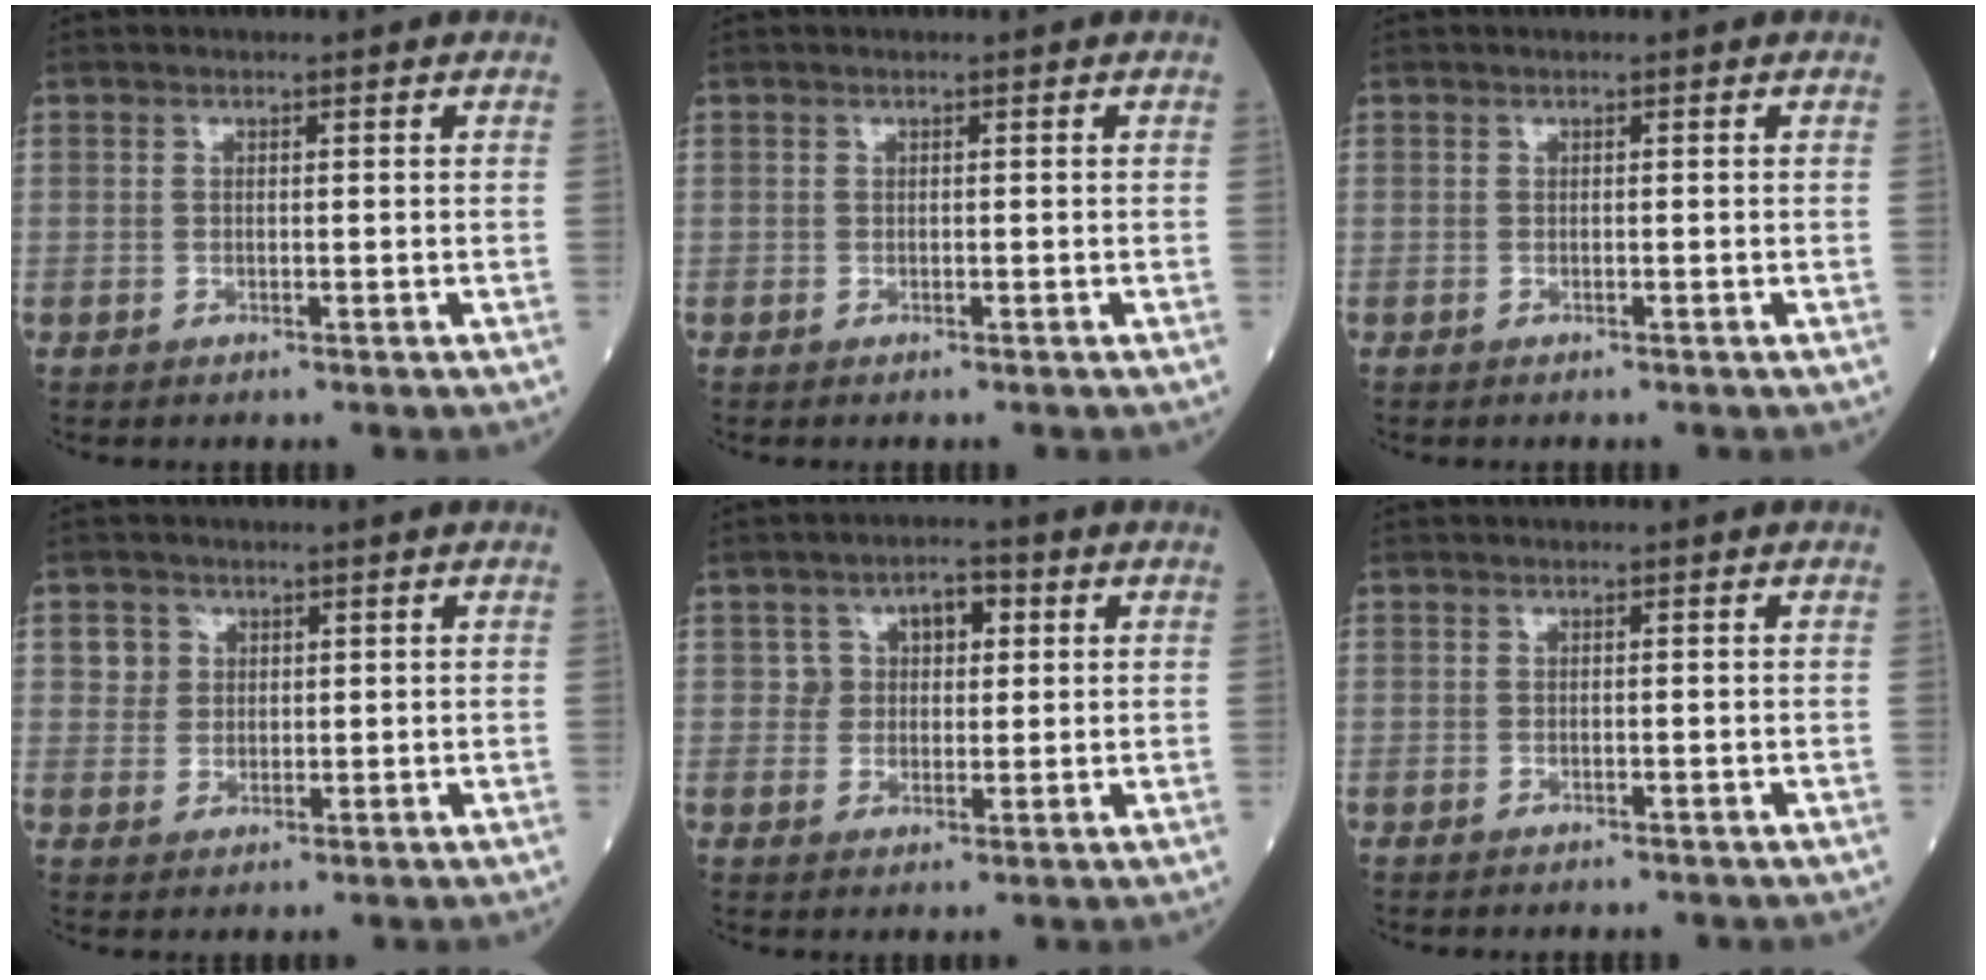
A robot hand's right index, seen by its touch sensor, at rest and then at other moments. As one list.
[{"total": 0.0}, {"total": 0.0}, {"total": 2.9, "force": [1.1, 2.7, 0.2], "torque": [0.001, 0.005, 0.017]}, {"total": 5.2, "force": [1.8, 3.7, 3.2], "torque": [-0.039, 0.014, 0.028]}, {"total": 0.6, "force": [-0.5, 0.1, 0.1], "torque": [-0.008, -0.001, -0.010]}]